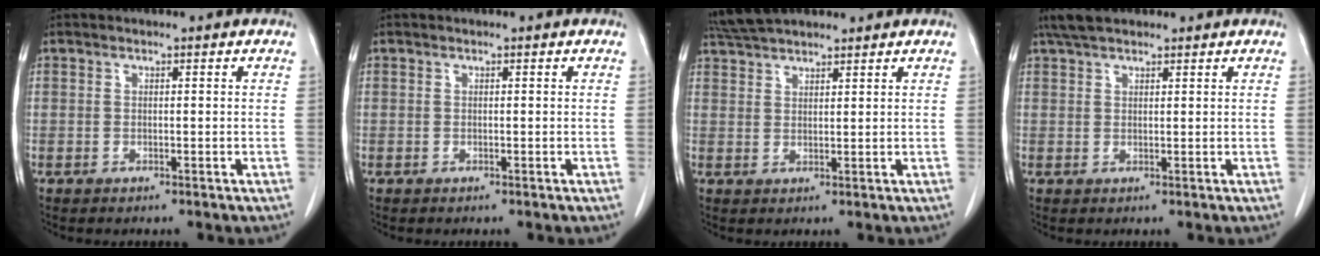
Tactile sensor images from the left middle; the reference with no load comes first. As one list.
[{"total": 0.0}, {"total": 6.4, "force": [5.8, 1.4, 2.4], "torque": [-0.046, 0.031, 0.108]}, {"total": 4.2, "force": [3.4, 1.5, 2.0], "torque": [-0.042, 0.019, 0.064]}]